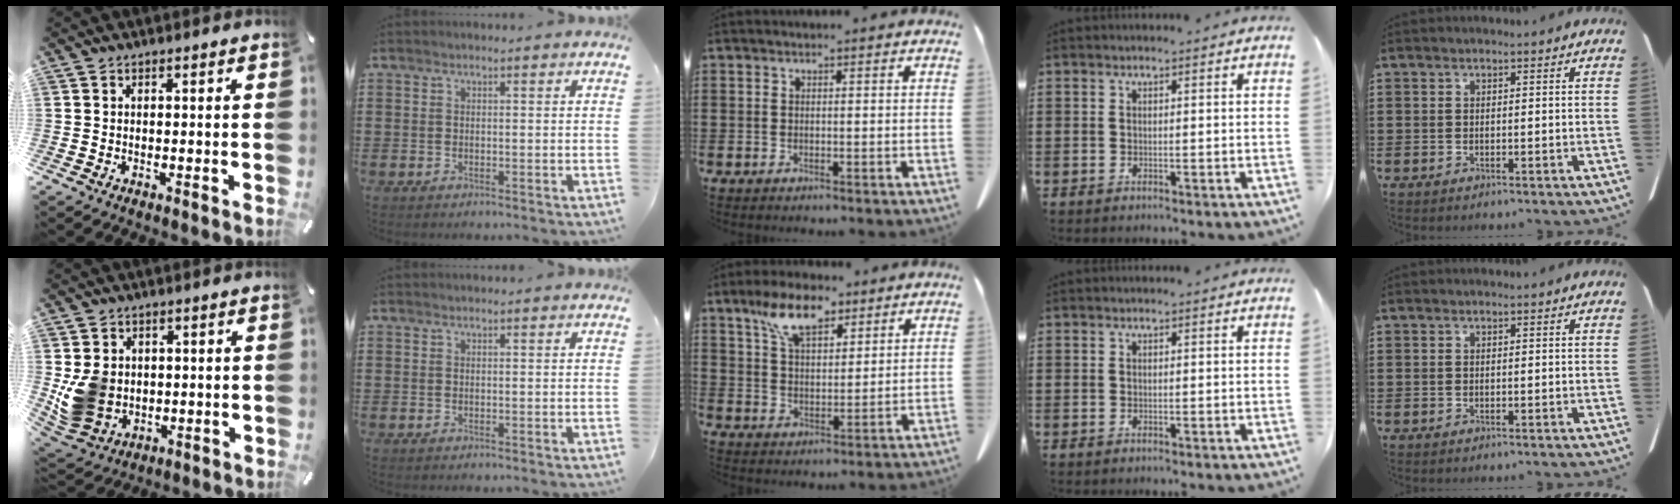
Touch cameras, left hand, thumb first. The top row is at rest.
{"thumb": {"total": 9.6, "force": [0.3, 8.8, 3.9], "torque": [-0.094, -0.002, 0.007]}, "middle": {"total": 9.0, "force": [6.1, 3.8, 5.3], "torque": [-0.113, -0.001, 0.110]}}